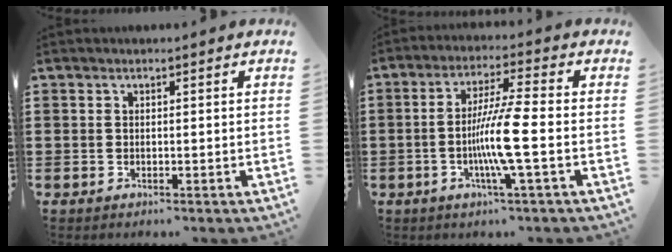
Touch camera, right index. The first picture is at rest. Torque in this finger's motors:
{"motor_torque": [2.14, 0.00, 0.63, 0.21]}